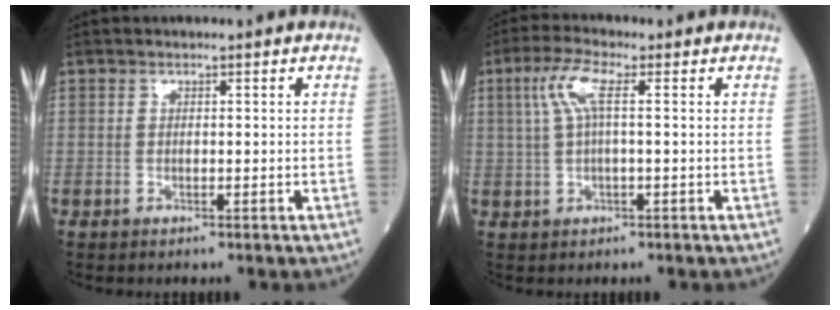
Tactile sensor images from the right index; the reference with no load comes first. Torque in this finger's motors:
{"motor_torque": [0.16, 0.10, 0.34, 0.12]}